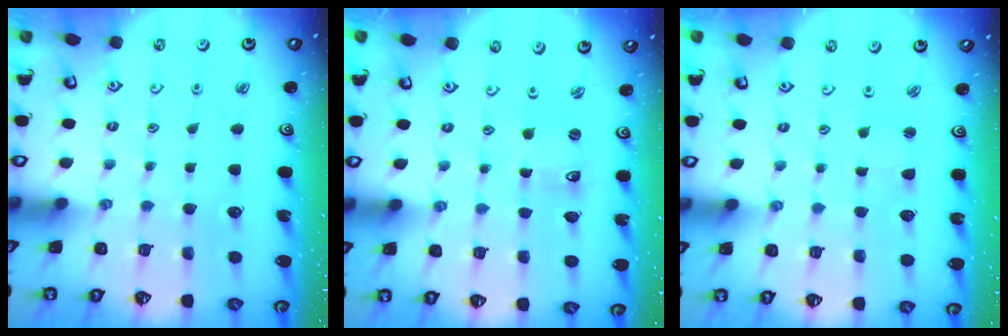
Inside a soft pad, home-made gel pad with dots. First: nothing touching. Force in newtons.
{"total": 1.2, "press": 1.2, "slide": 0.1}
{"total": 1.3, "press": 1.3, "slide": 0.2}